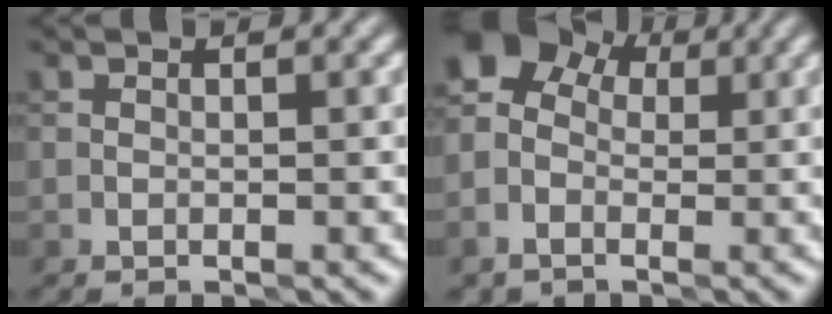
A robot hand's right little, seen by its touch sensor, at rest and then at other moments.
{"total": 6.8, "force": [0.4, 6.0, 3.3], "torque": [-0.057, 0.012, -0.013]}